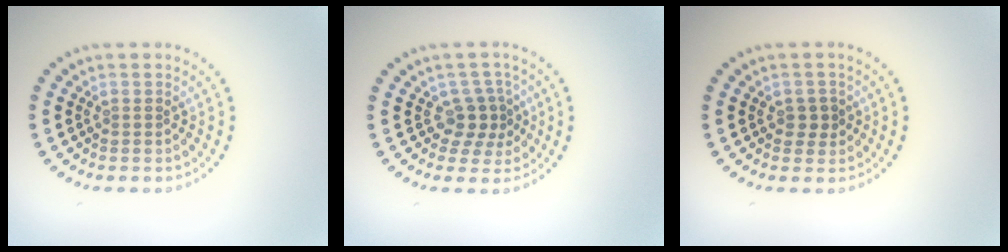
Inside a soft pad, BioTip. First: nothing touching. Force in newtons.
{"total": 2.5, "press": 2.0, "slide": 1.5}
{"total": 1.6, "press": 1.5, "slide": 0.4}